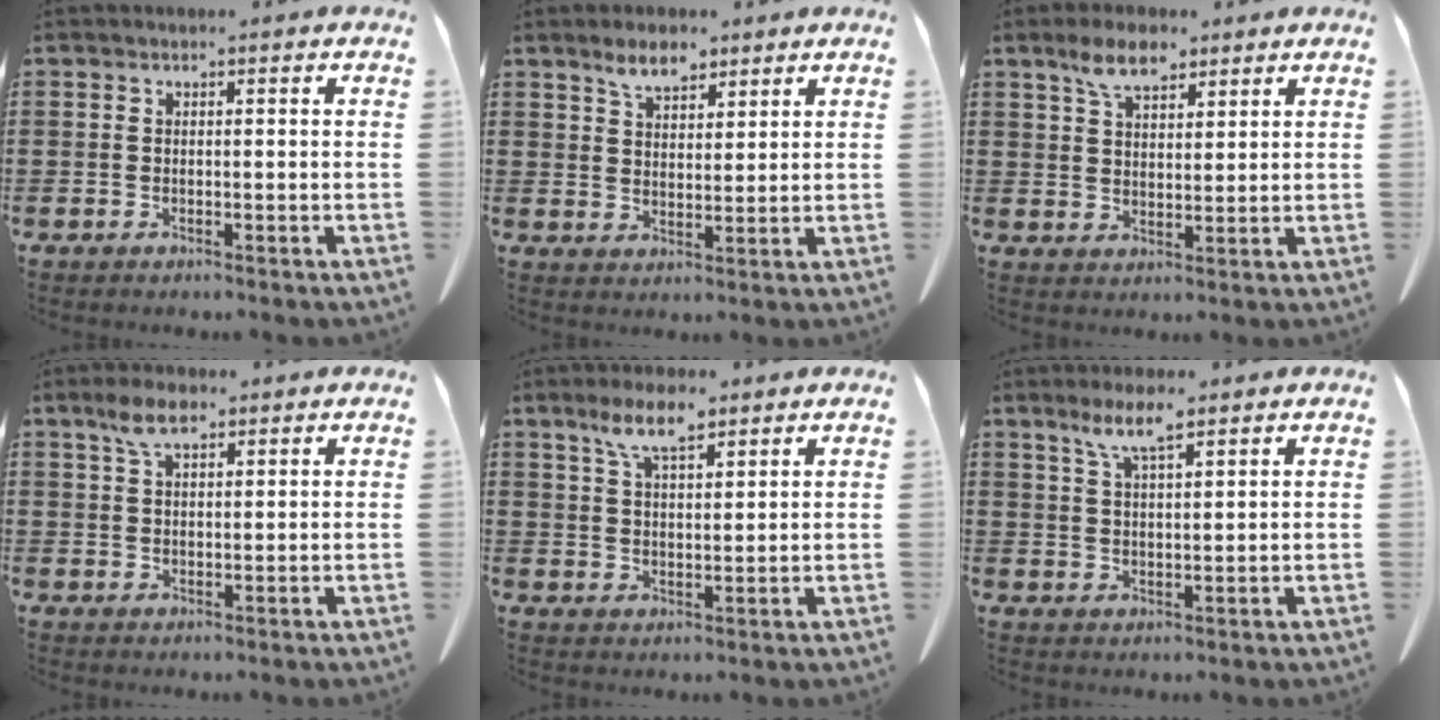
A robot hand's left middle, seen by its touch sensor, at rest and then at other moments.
{"total": 4.8, "force": [3.8, 2.1, 2.1], "torque": [-0.043, -0.002, 0.069]}
{"total": 5.9, "force": [4.1, 2.6, 3.4], "torque": [-0.078, 0.006, 0.076]}
{"total": 4.8, "force": [3.0, 1.8, 3.2], "torque": [-0.070, 0.005, 0.055]}
{"total": 6.8, "force": [4.6, 2.0, 4.6], "torque": [-0.101, 0.000, 0.082]}
{"total": 5.7, "force": [3.7, 1.1, 4.1], "torque": [-0.090, 0.000, 0.066]}